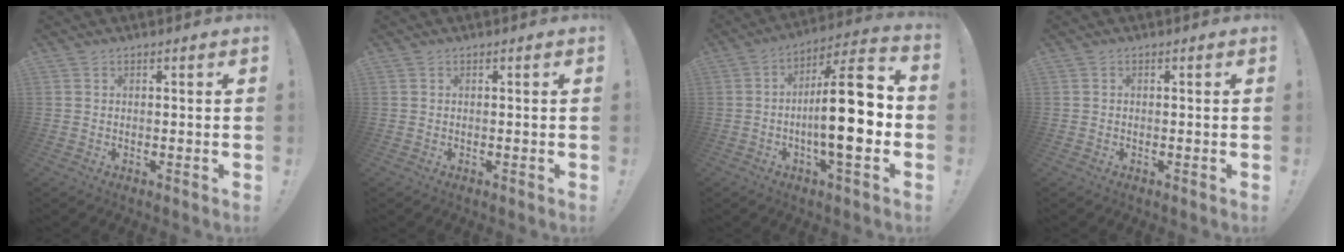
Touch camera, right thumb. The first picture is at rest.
{"total": 0.0}
{"total": 19.9, "force": [-2.7, 5.1, 19.0], "torque": [-0.313, 0.013, -0.051]}
{"total": 0.0}